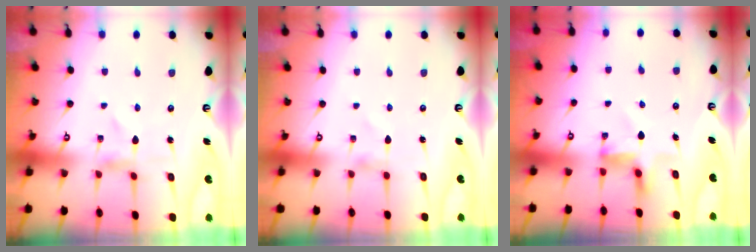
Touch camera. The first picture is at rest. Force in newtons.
{"total": 1.1, "press": 1.1, "slide": 0.1}
{"total": 5.1, "press": 4.7, "slide": 2.1}